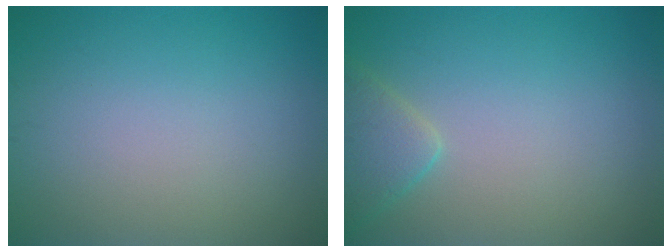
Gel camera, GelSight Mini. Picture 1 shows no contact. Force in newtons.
{"total": 2.6, "press": 2.6, "slide": 0.2}